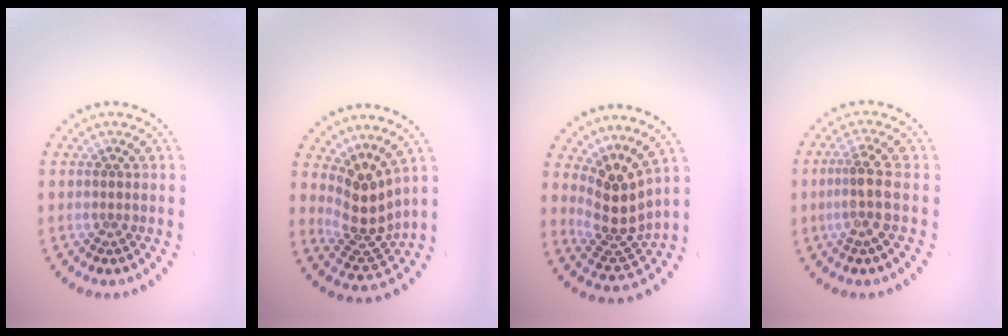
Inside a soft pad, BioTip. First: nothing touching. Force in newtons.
{"total": 3.8, "press": 2.7, "slide": 2.7}
{"total": 3.9, "press": 2.7, "slide": 2.8}
{"total": 2.7, "press": 2.1, "slide": 1.7}